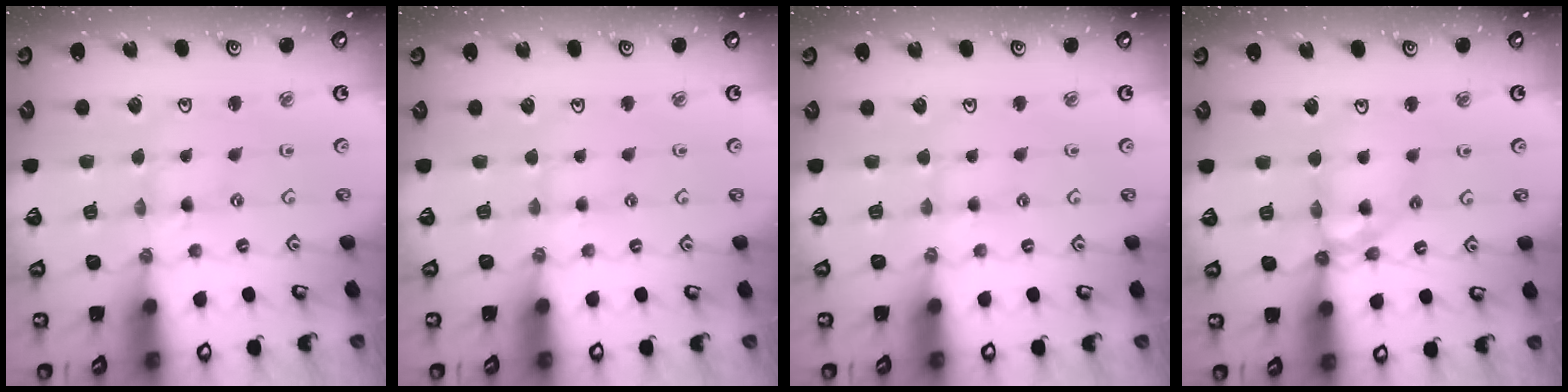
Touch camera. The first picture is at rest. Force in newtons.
{"total": 2.2, "press": 2.2, "slide": 0.4}
{"total": 2.2, "press": 2.2, "slide": 0.4}
{"total": 11.7, "press": 11.6, "slide": 1.3}